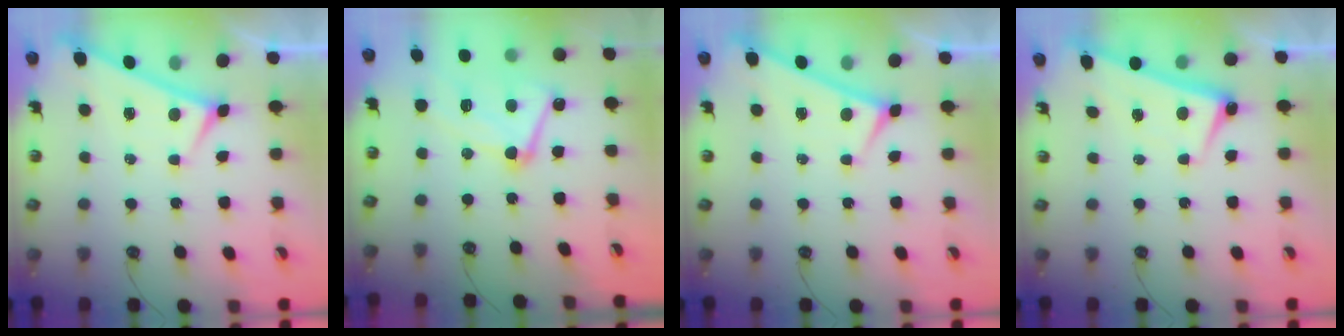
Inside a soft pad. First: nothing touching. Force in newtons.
{"total": 13.2, "press": 13.2, "slide": 1.2}
{"total": 0.0}
{"total": 2.5, "press": 2.4, "slide": 0.6}